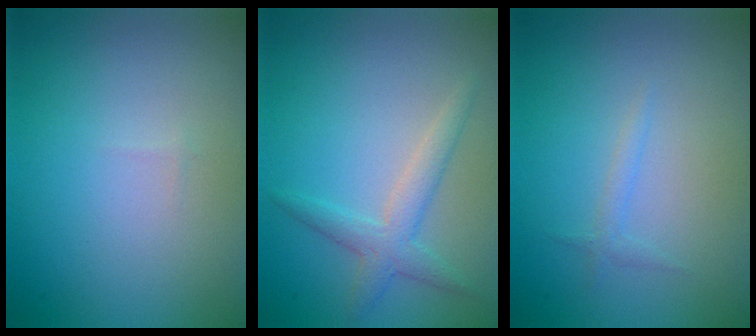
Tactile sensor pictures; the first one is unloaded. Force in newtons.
{"total": 2.5, "press": 2.5, "slide": 0.1}
{"total": 0.8, "press": 0.8, "slide": 0.1}